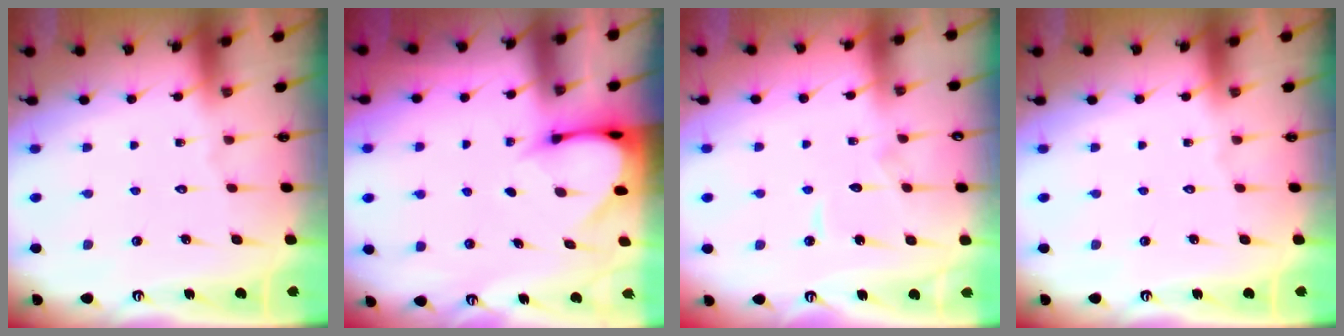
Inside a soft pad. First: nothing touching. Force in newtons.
{"total": 3.3, "press": 3.3, "slide": 0.1}
{"total": 4.9, "press": 4.8, "slide": 0.5}
{"total": 0.0}